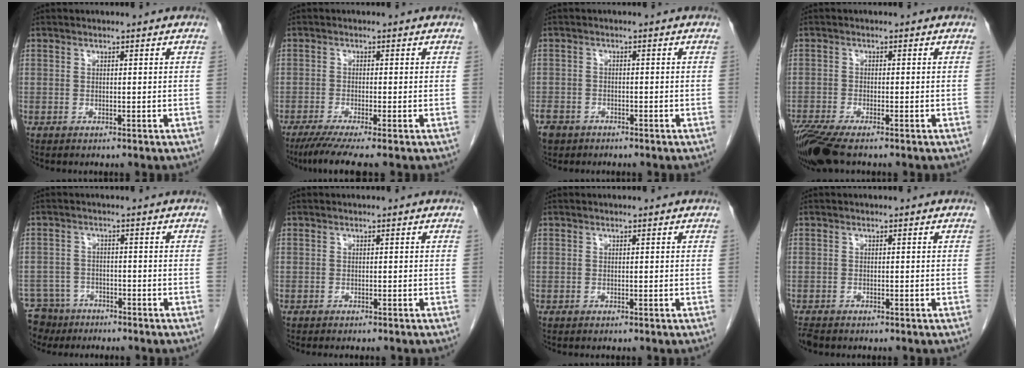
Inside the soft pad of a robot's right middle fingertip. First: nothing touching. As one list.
[{"total": 6.1, "force": [-4.4, -0.3, 4.2], "torque": [-0.063, -0.017, -0.075]}, {"total": 5.6, "force": [-3.9, 3.8, 1.4], "torque": [-0.041, 0.000, -0.066]}, {"total": 6.6, "force": [-5.2, 0.7, 4.0], "torque": [-0.077, -0.019, -0.096]}, {"total": 7.3, "force": [-5.8, 4.3, 0.4], "torque": [-0.013, -0.001, -0.095]}, {"total": 2.6, "force": [-2.3, 0.3, 1.1], "torque": [-0.015, -0.003, -0.026]}, {"total": 0.0}, {"total": 1.7, "force": [-1.5, 0.6, 0.7], "torque": [-0.020, -0.006, -0.023]}]